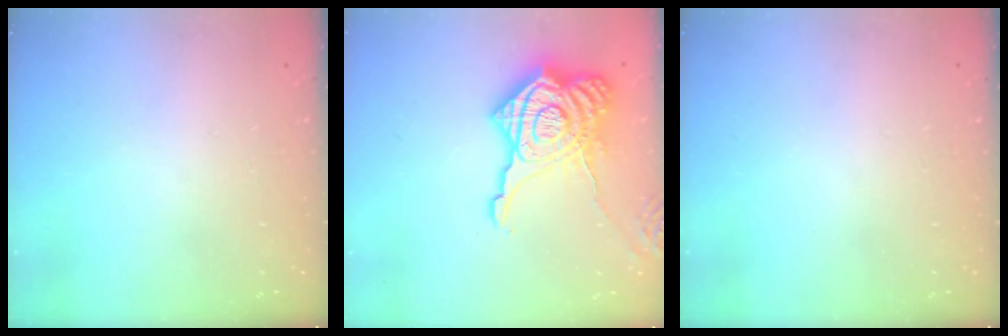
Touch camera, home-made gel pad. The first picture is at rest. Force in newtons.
{"total": 21.7, "press": 21.7, "slide": 1.8}
{"total": 0.0}